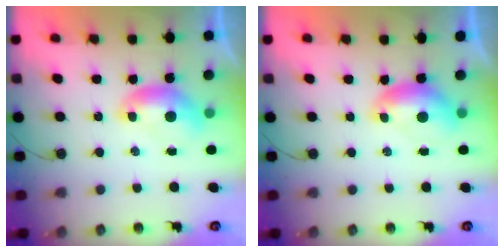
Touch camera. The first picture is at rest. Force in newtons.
{"total": 0.6, "press": 0.3, "slide": 0.5}